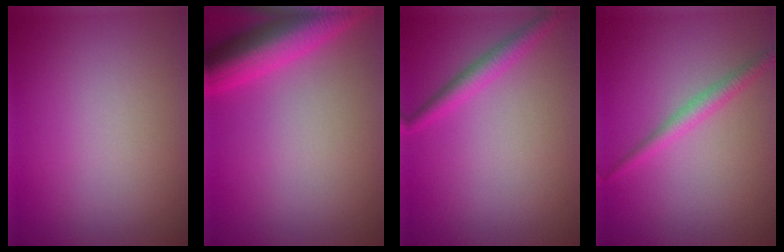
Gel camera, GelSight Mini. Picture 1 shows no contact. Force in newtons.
{"total": 7.3, "press": 7.3, "slide": 0.3}
{"total": 2.3, "press": 2.3, "slide": 0.1}
{"total": 1.9, "press": 1.9, "slide": 0.1}